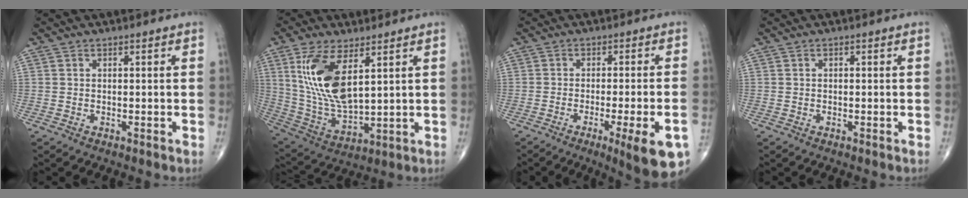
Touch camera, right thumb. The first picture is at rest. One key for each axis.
{"total": 15.1, "fx": 5.4, "fy": 6.4, "fz": 12.5, "tx": -0.250, "ty": -0.024, "tz": 0.121}
{"total": 12.8, "fx": -5.8, "fy": 2.2, "fz": 11.2, "tx": -0.112, "ty": 0.006, "tz": -0.072}
{"total": 0.0}